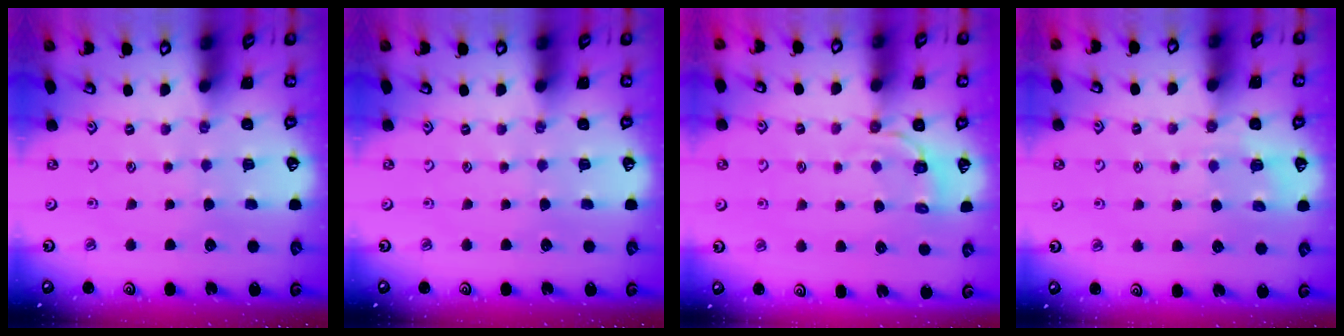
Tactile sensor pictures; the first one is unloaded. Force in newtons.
{"total": 0.0}
{"total": 3.3, "press": 1.9, "slide": 2.7}
{"total": 4.7, "press": 4.6, "slide": 1.2}